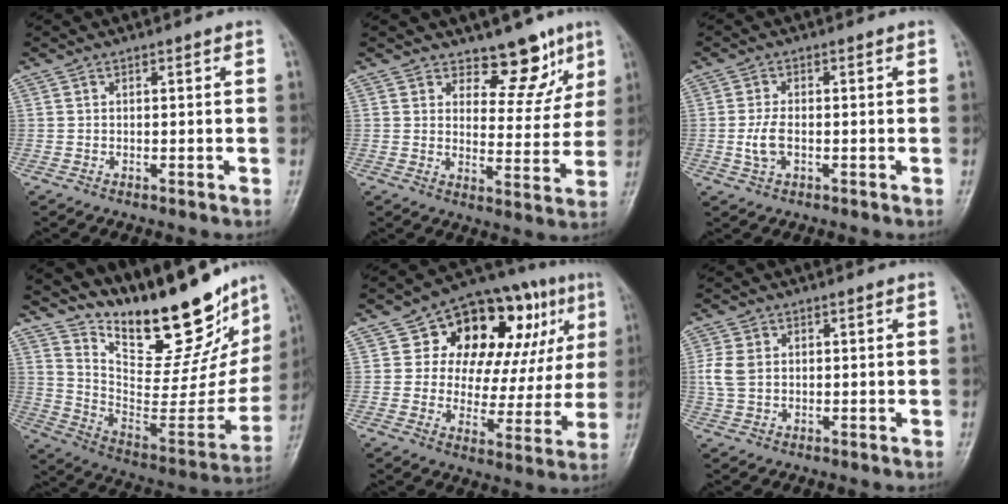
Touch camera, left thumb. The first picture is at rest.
{"total": 8.7, "force": [6.4, 4.9, 3.3], "torque": [0.004, -0.042, 0.095]}
{"total": 3.8, "force": [-0.8, 2.1, 3.0], "torque": [-0.066, 0.005, -0.016]}
{"total": 27.6, "force": [21.4, 9.4, 14.6], "torque": [-0.184, -0.115, 0.332]}
{"total": 21.6, "force": [8.3, 12.8, 15.3], "torque": [-0.147, 0.007, 0.118]}
{"total": 4.5, "force": [0.5, 3.4, 2.8], "torque": [-0.057, 0.007, 0.010]}